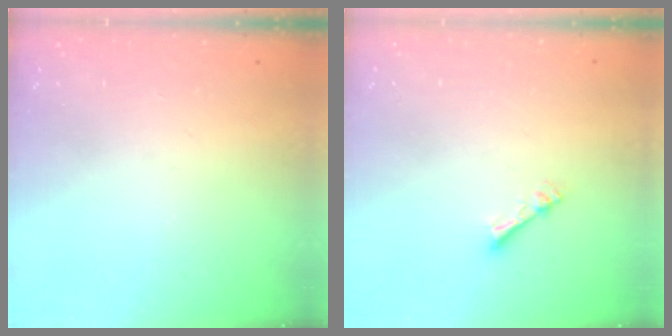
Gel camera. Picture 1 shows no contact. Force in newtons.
{"total": 2.3, "press": 2.2, "slide": 0.4}